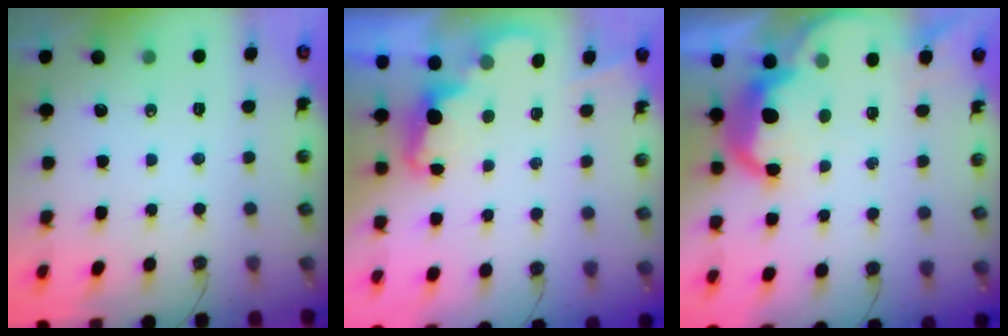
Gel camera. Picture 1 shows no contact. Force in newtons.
{"total": 2.3, "press": 2.3, "slide": 0.5}
{"total": 9.8, "press": 9.7, "slide": 0.7}